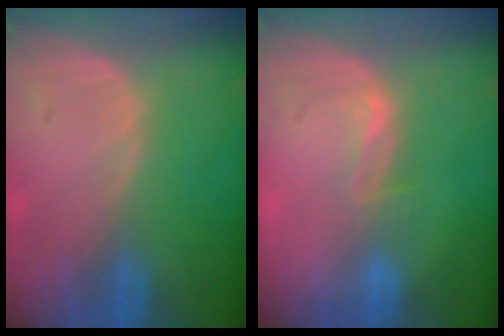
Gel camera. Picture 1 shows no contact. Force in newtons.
{"total": 2.6, "press": 2.0, "slide": 1.6}